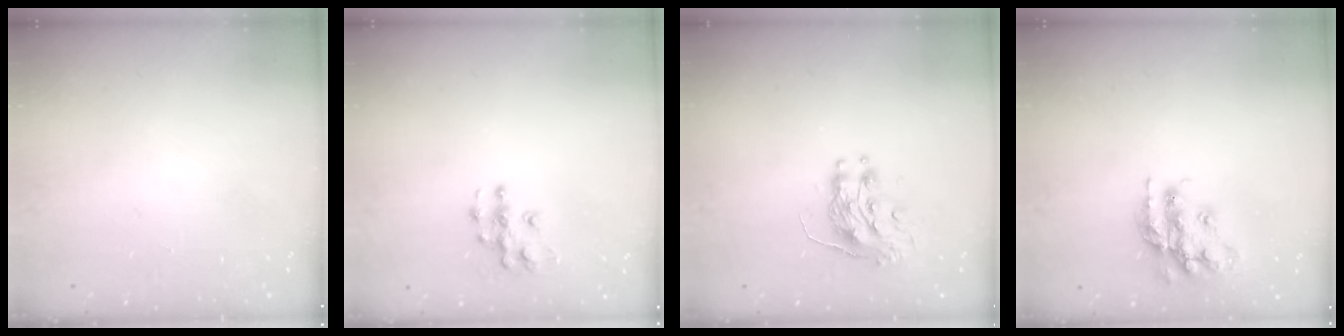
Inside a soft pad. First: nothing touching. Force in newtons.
{"total": 8.2, "press": 8.2, "slide": 0.4}
{"total": 9.3, "press": 9.3, "slide": 0.8}
{"total": 16.5, "press": 16.5, "slide": 1.0}